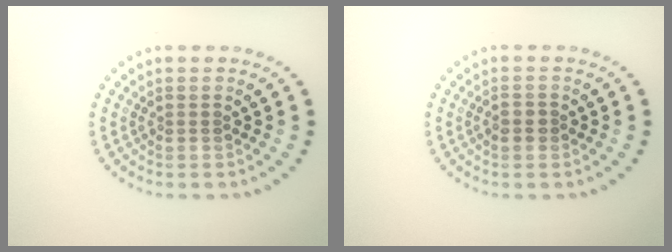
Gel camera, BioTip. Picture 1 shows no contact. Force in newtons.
{"total": 1.2, "press": 1.2, "slide": 0.3}